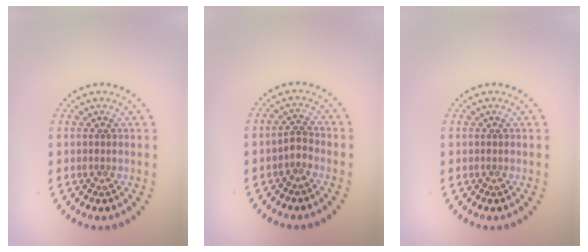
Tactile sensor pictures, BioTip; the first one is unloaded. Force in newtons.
{"total": 1.1, "press": 0.8, "slide": 0.7}
{"total": 0.0}